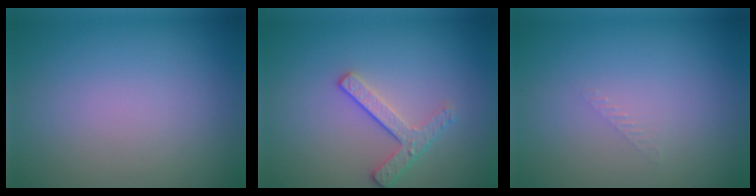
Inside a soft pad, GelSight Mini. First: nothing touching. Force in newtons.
{"total": 2.4, "press": 2.3, "slide": 0.9}
{"total": 0.8, "press": 0.7, "slide": 0.2}